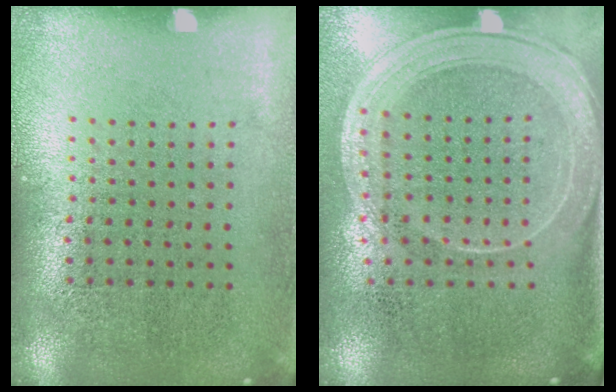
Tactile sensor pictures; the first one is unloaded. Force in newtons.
{"total": 2.0, "press": 1.7, "slide": 1.1}